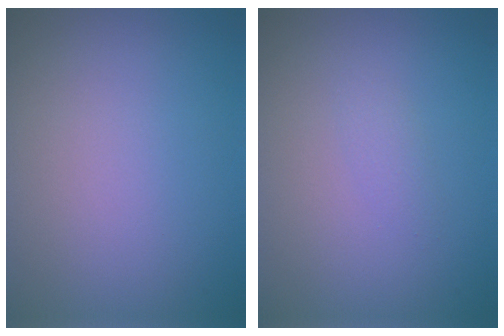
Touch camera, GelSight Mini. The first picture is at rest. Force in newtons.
{"total": 0.9, "press": 0.9, "slide": 0.1}